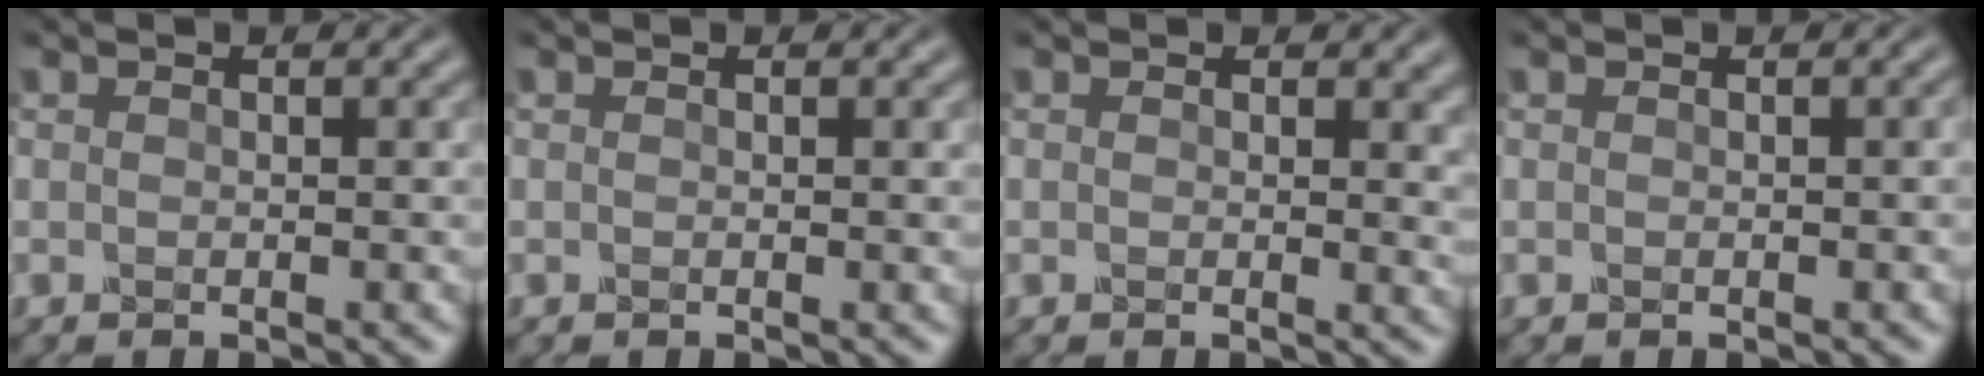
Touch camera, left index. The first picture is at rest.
{"total": 0.0}
{"total": 2.6, "force": [0.3, 1.3, 2.2], "torque": [-0.033, -0.005, 0.001]}
{"total": 0.7, "force": [-0.1, 0.4, 0.5], "torque": [0.004, 0.005, -0.006]}